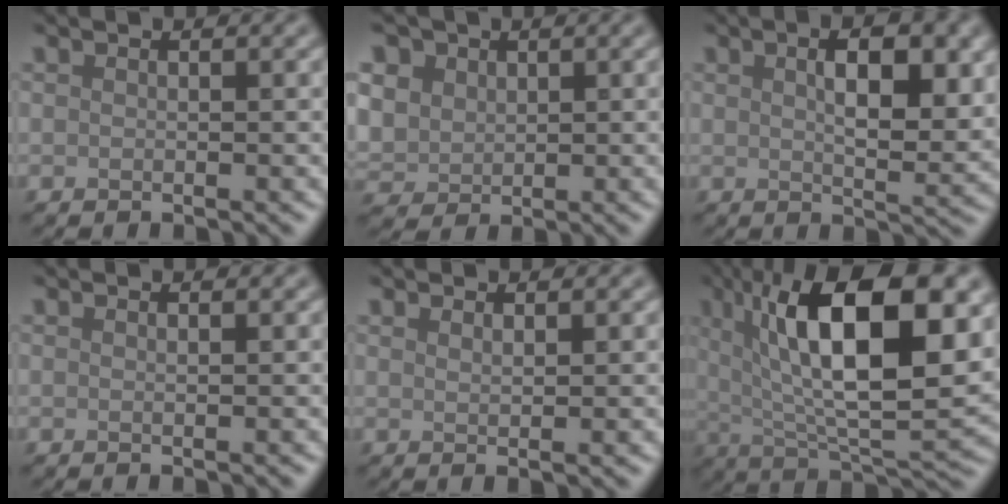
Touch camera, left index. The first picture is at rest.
{"total": 8.1, "force": [3.8, 6.1, 3.6], "torque": [-0.094, 0.022, 0.054]}
{"total": 6.3, "force": [1.8, 2.3, 5.6], "torque": [-0.079, 0.002, 0.030]}
{"total": 0.8, "force": [0.4, 0.2, 0.6], "torque": [-0.004, 0.002, 0.001]}
{"total": 1.2, "force": [0.8, 0.3, 0.9], "torque": [-0.011, -0.001, 0.012]}
{"total": 14.7, "force": [4.6, 5.3, 12.9], "torque": [-0.196, 0.001, 0.069]}